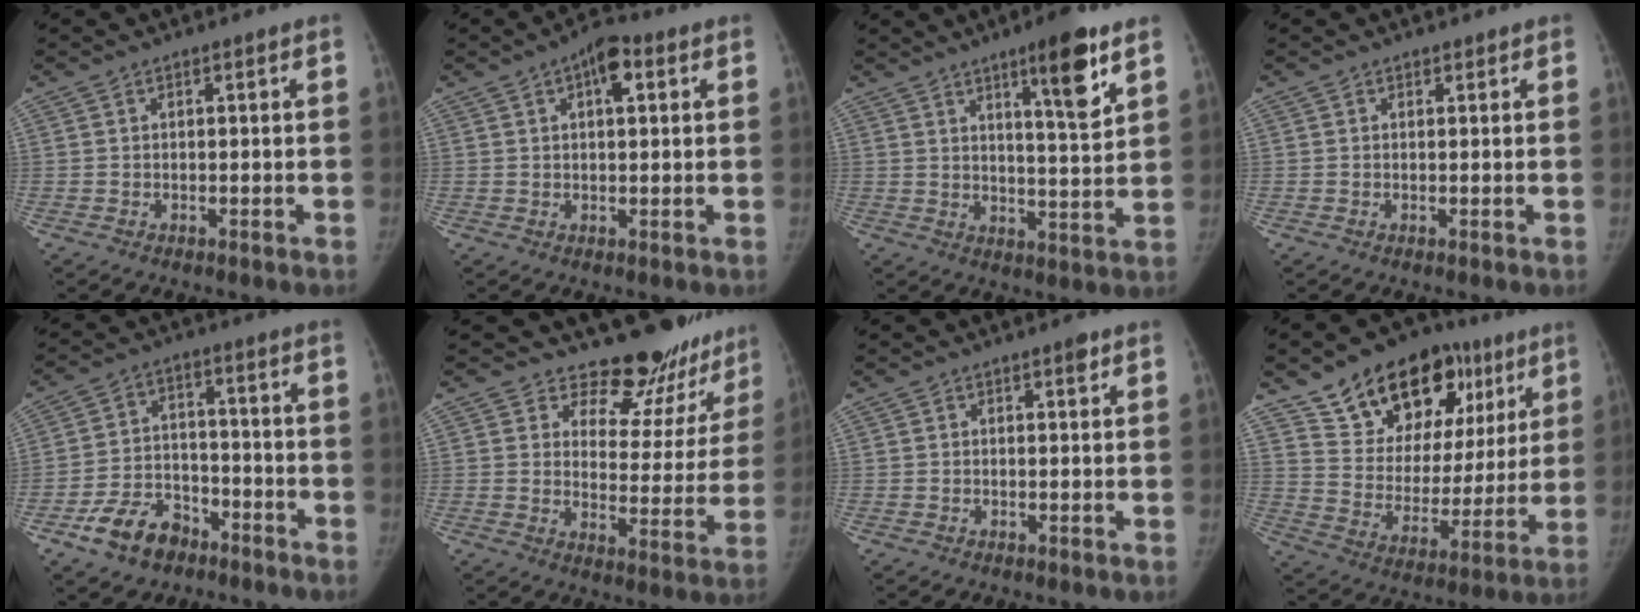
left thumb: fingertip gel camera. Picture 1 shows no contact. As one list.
[{"total": 5.9, "force": [2.3, 2.7, 4.7], "torque": [-0.057, 0.006, 0.027]}, {"total": 10.8, "force": [6.1, 1.6, 8.7], "torque": [-0.119, -0.037, 0.091]}, {"total": 0.5, "force": [0.4, 0.3, 0.2], "torque": [-0.001, -0.002, 0.003]}, {"total": 10.1, "force": [-6.3, 6.5, 4.5], "torque": [-0.060, 0.041, -0.109]}, {"total": 15.9, "force": [14.4, 6.3, 1.7], "torque": [0.041, -0.129, 0.169]}, {"total": 1.4, "force": [0.8, 0.3, 1.1], "torque": [-0.014, -0.002, 0.010]}, {"total": 23.9, "force": [13.6, 14.2, 13.7], "torque": [-0.158, -0.022, 0.221]}]